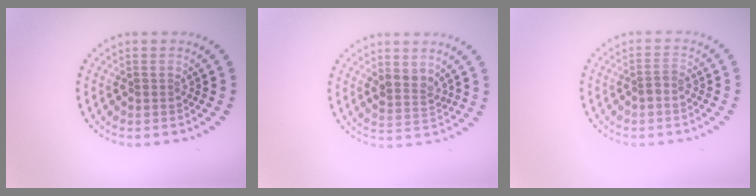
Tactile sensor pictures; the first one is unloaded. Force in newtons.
{"total": 2.2, "press": 2.0, "slide": 1.0}
{"total": 1.1, "press": 0.9, "slide": 0.7}